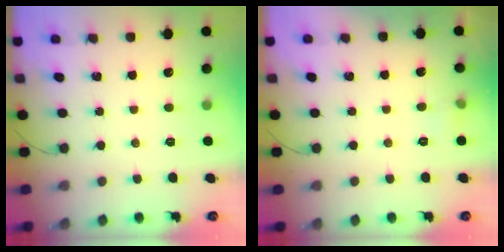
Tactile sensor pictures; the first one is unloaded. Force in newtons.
{"total": 4.1, "press": 3.9, "slide": 1.3}